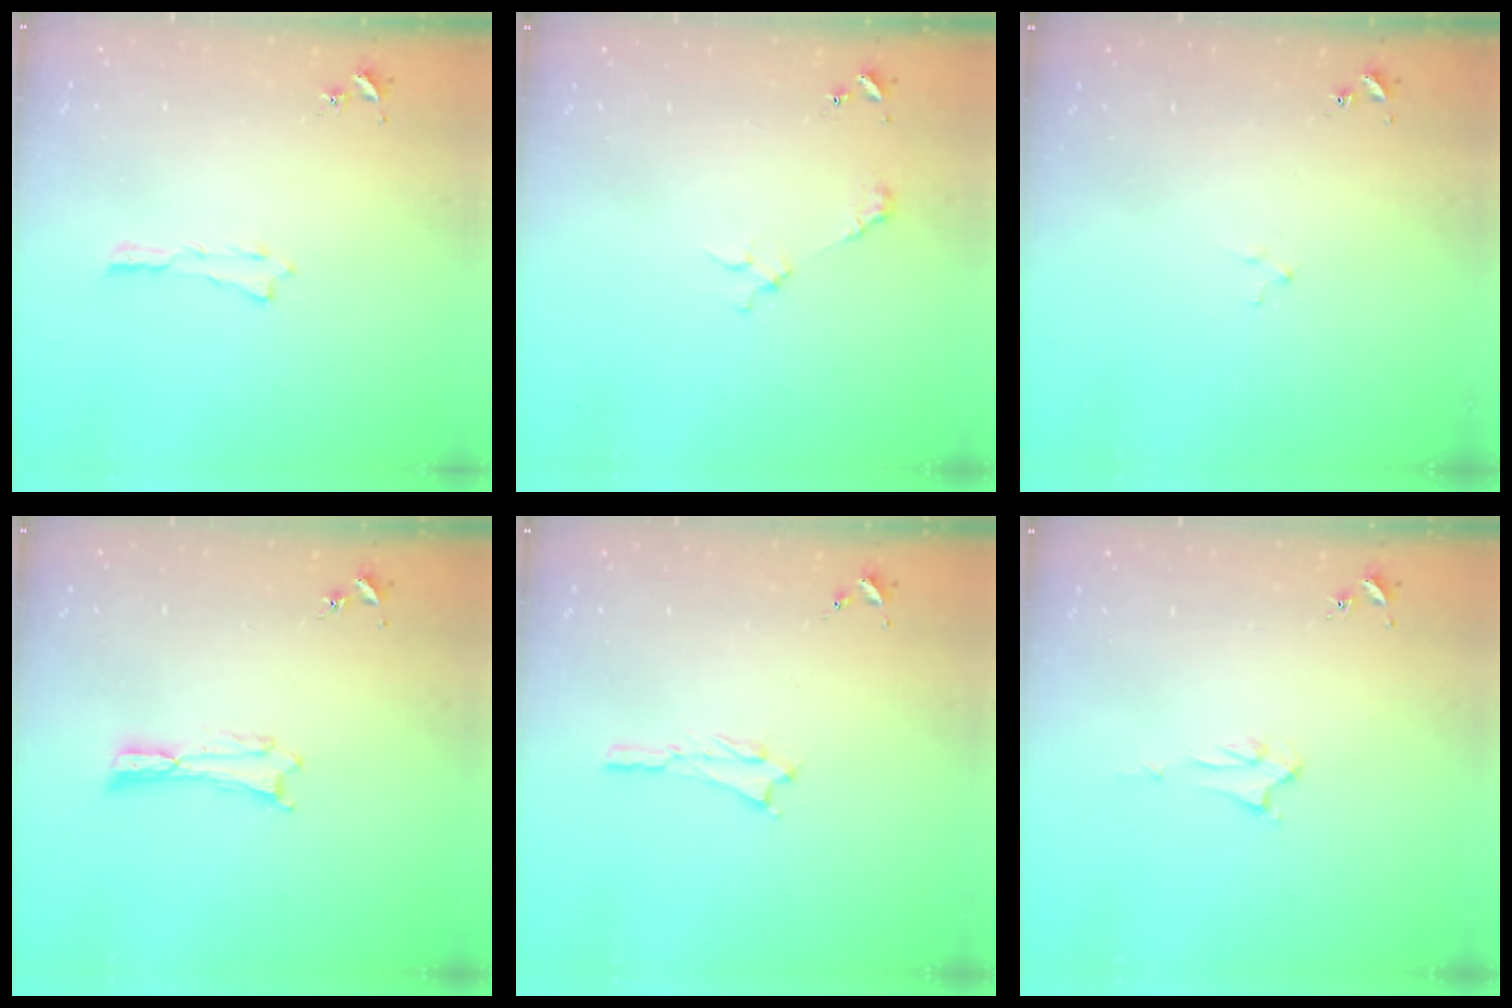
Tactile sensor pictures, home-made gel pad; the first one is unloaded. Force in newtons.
{"total": 3.7, "press": 3.7, "slide": 0.4}
{"total": 1.5, "press": 1.5, "slide": 0.2}
{"total": 0.0}
{"total": 0.7, "press": 0.7, "slide": 0.1}
{"total": 1.9, "press": 1.9, "slide": 0.1}